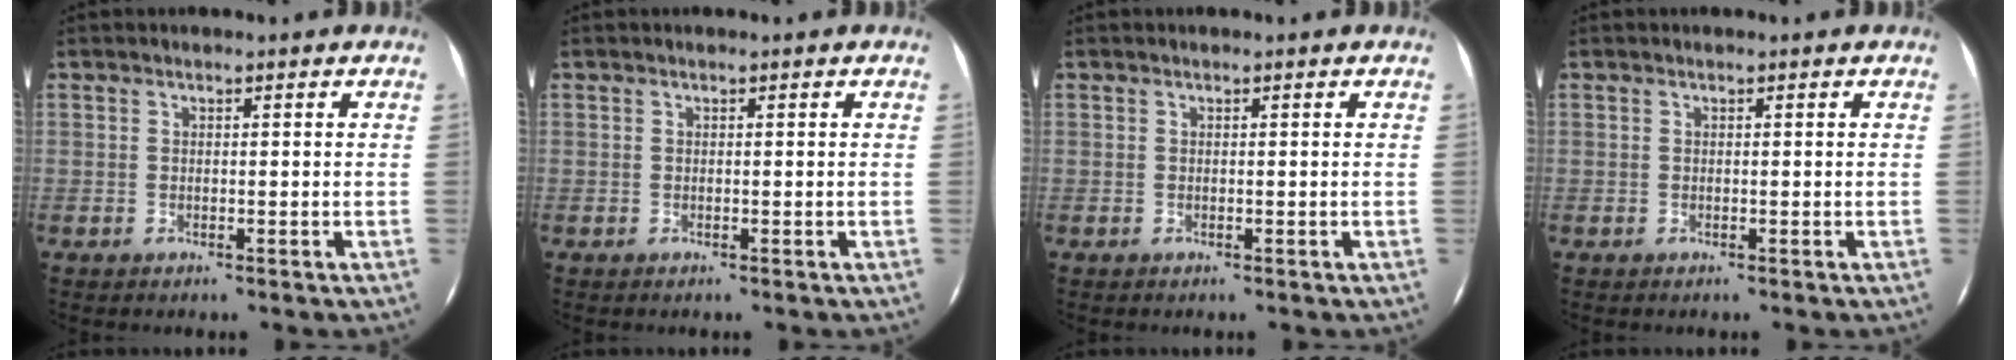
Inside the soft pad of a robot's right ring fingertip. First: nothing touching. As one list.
[{"total": 0.0}, {"total": 0.0}, {"total": 0.0}]